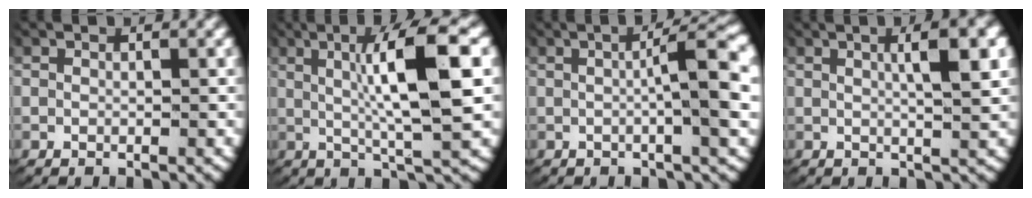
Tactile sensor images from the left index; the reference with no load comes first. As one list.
[{"total": 7.3, "force": [1.7, 0.8, 7.0], "torque": [-0.123, 0.005, 0.028]}, {"total": 4.8, "force": [0.3, 0.8, 4.8], "torque": [-0.068, 0.009, 0.004]}, {"total": 3.9, "force": [1.4, 0.5, 3.6], "torque": [-0.058, 0.006, 0.024]}]